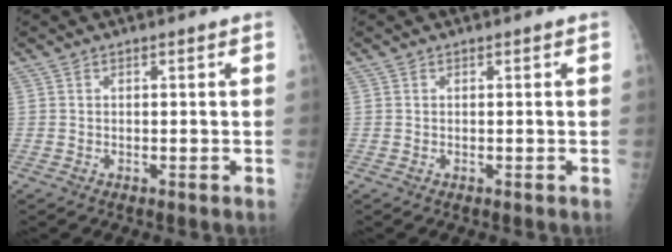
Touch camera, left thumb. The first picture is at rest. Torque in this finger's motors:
{"motor_torque": [0.02, 0.02, 0.02, -0.02, 0.00]}